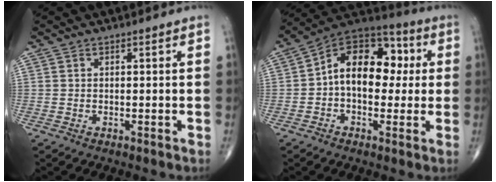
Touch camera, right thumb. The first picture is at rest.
{"total": 15.6, "force": [1.3, 10.2, 11.8], "torque": [-0.140, 0.039, 0.006]}